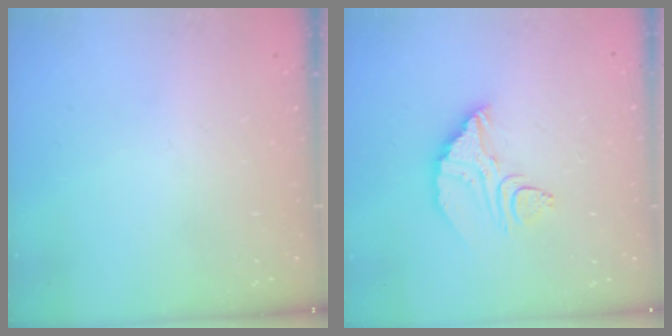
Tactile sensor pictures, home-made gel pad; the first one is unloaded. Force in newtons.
{"total": 8.7, "press": 8.7, "slide": 0.7}